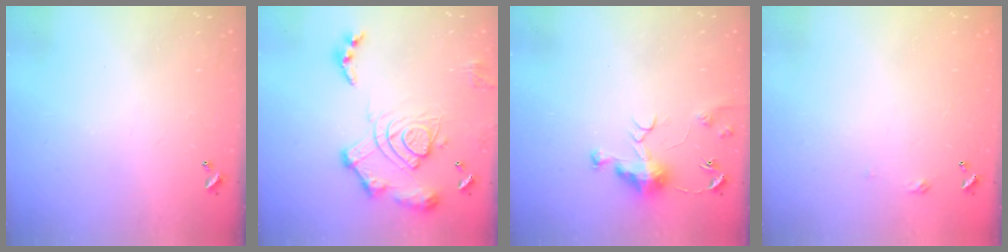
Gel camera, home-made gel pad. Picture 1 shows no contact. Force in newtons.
{"total": 16.1, "press": 16.0, "slide": 2.0}
{"total": 7.0, "press": 7.0, "slide": 0.7}
{"total": 2.7, "press": 2.6, "slide": 0.4}